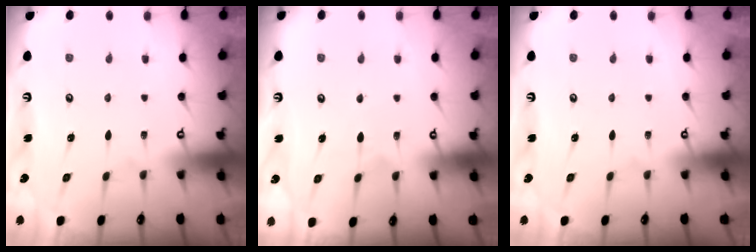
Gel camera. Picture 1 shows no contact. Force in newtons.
{"total": 5.1, "press": 5.0, "slide": 0.5}
{"total": 0.8, "press": 0.7, "slide": 0.4}